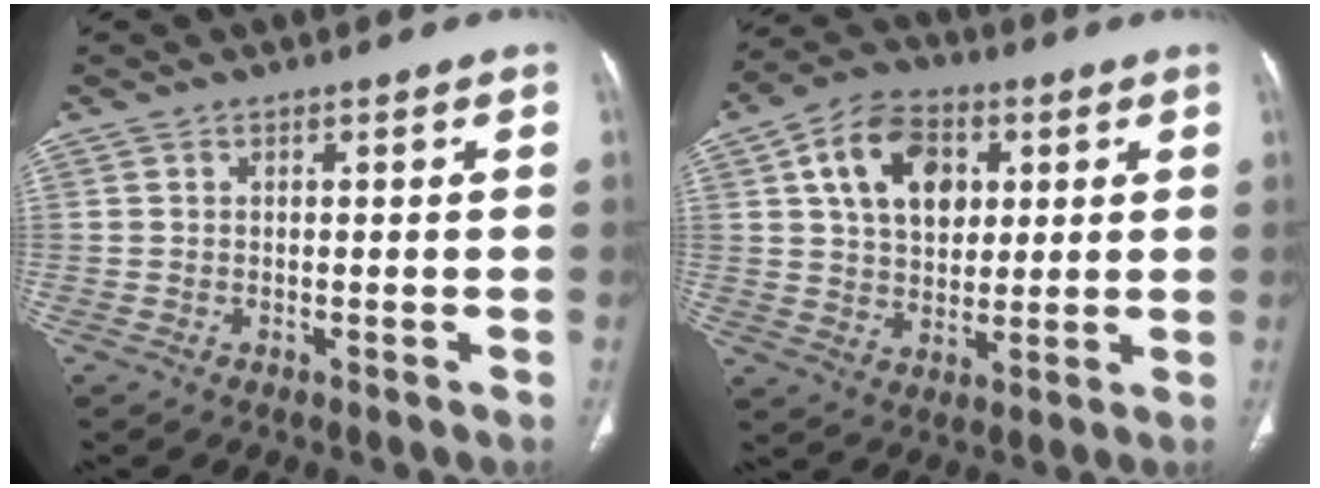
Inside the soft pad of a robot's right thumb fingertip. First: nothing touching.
{"total": 13.9, "force": [4.3, 9.7, 9.1], "torque": [-0.119, 0.000, 0.071]}